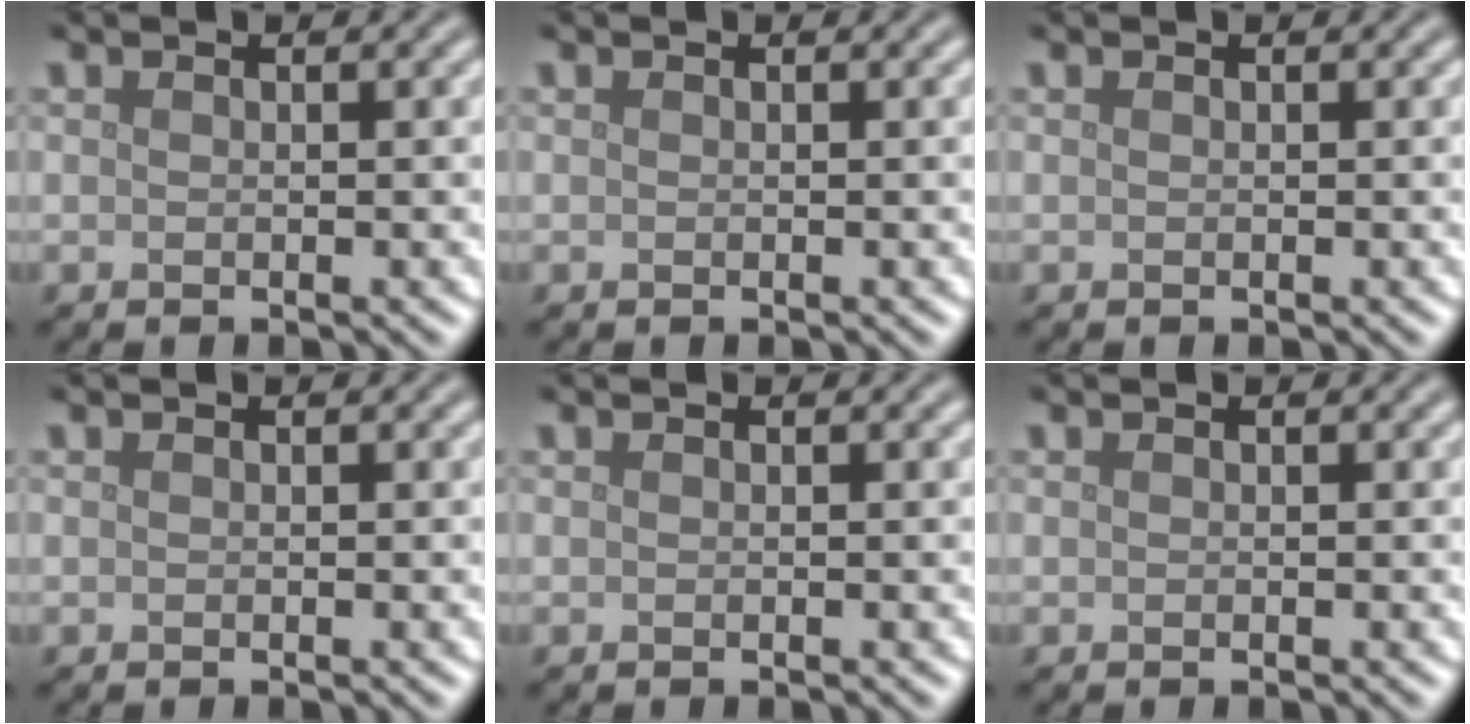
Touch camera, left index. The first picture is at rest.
{"total": 0.0}
{"total": 0.0}
{"total": 0.0}
{"total": 0.0}
{"total": 0.0}